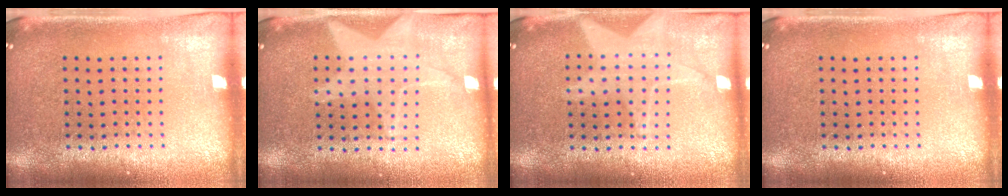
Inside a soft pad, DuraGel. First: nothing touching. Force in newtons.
{"total": 1.0, "press": 1.0, "slide": 0.1}
{"total": 1.3, "press": 1.2, "slide": 0.4}
{"total": 0.0}